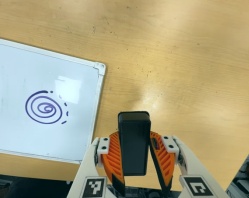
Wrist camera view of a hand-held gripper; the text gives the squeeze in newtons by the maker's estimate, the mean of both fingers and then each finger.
{"total": 7.3, "left": 6.4, "right": 8.1}